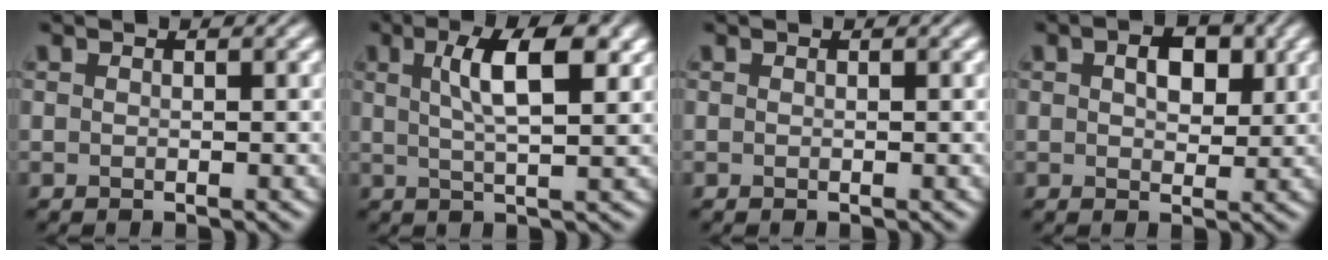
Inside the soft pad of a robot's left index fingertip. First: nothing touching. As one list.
[{"total": 5.8, "force": [1.9, 1.6, 5.2], "torque": [-0.080, 0.005, 0.030]}, {"total": 0.0}, {"total": 3.5, "force": [1.1, 2.2, 2.5], "torque": [-0.043, 0.003, 0.017]}]